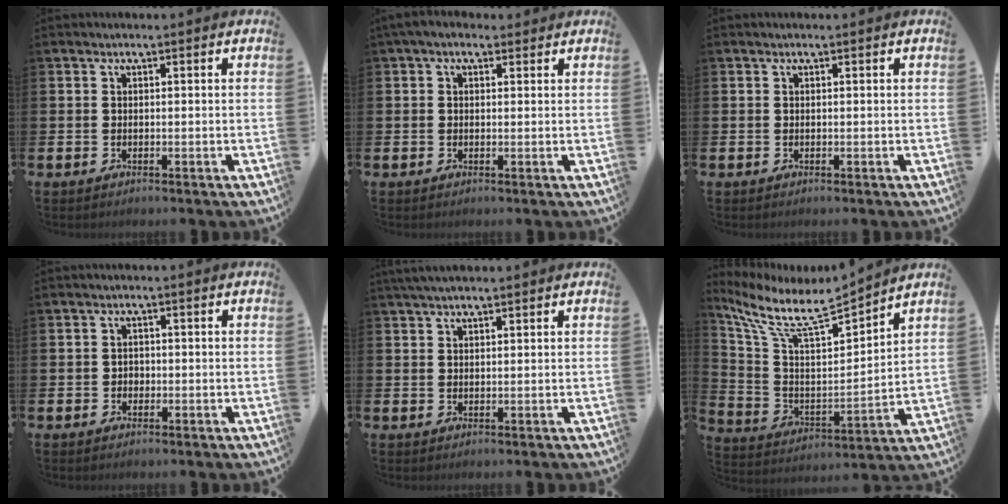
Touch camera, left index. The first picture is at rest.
{"total": 2.2, "force": [1.4, 1.3, 1.0], "torque": [-0.009, 0.003, 0.021]}
{"total": 0.0}
{"total": 1.1, "force": [-0.3, 1.0, 0.3], "torque": [-0.007, 0.005, -0.008]}
{"total": 2.4, "force": [2.2, 0.5, 1.1], "torque": [-0.023, 0.002, 0.039]}
{"total": 8.7, "force": [7.7, 1.1, 4.0], "torque": [-0.121, -0.060, 0.125]}